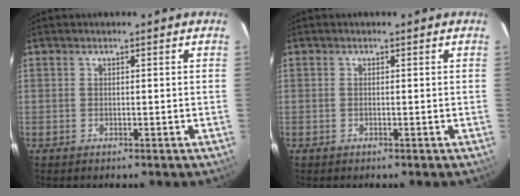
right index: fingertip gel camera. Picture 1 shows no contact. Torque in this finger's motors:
{"motor_torque": [0.10, 0.03, 0.05, 0.01]}